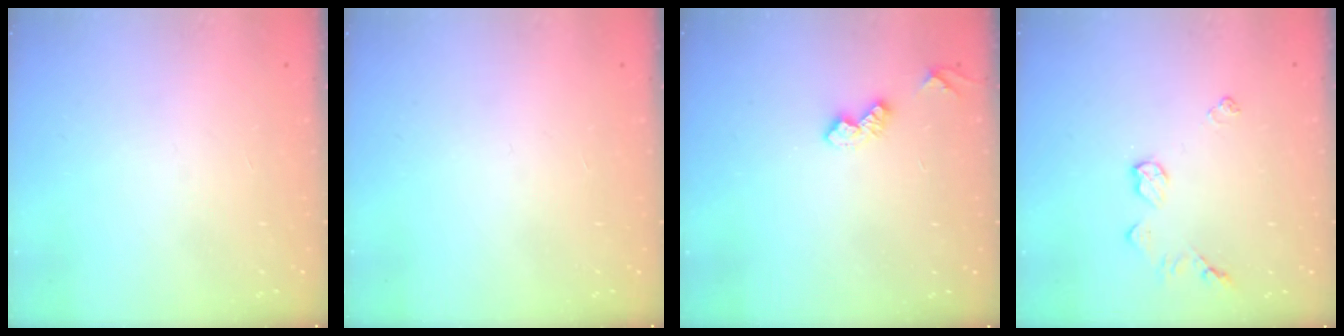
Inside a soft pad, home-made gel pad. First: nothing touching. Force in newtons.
{"total": 0.0}
{"total": 4.9, "press": 4.9, "slide": 0.8}
{"total": 6.4, "press": 6.4, "slide": 0.6}